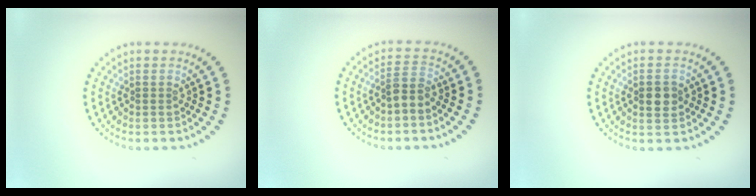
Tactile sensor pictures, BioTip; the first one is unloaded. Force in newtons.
{"total": 2.0, "press": 1.7, "slide": 1.0}
{"total": 2.6, "press": 2.6, "slide": 0.1}